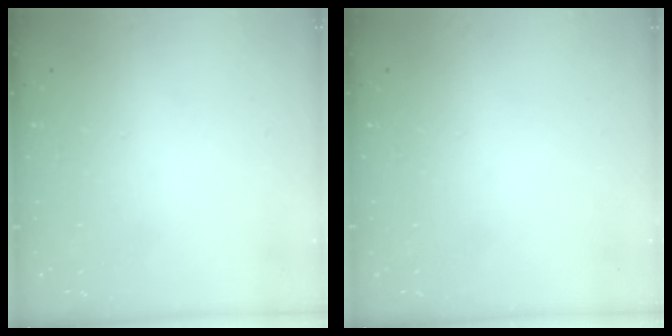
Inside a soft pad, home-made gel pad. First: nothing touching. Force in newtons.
{"total": 0.0}